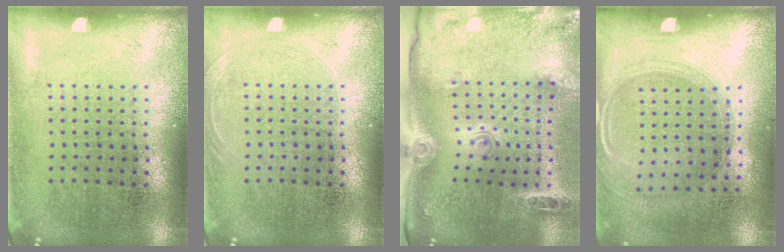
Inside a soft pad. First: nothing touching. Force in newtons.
{"total": 0.7, "press": 0.7, "slide": 0.3}
{"total": 2.9, "press": 2.1, "slide": 2.1}
{"total": 1.5, "press": 1.3, "slide": 0.8}